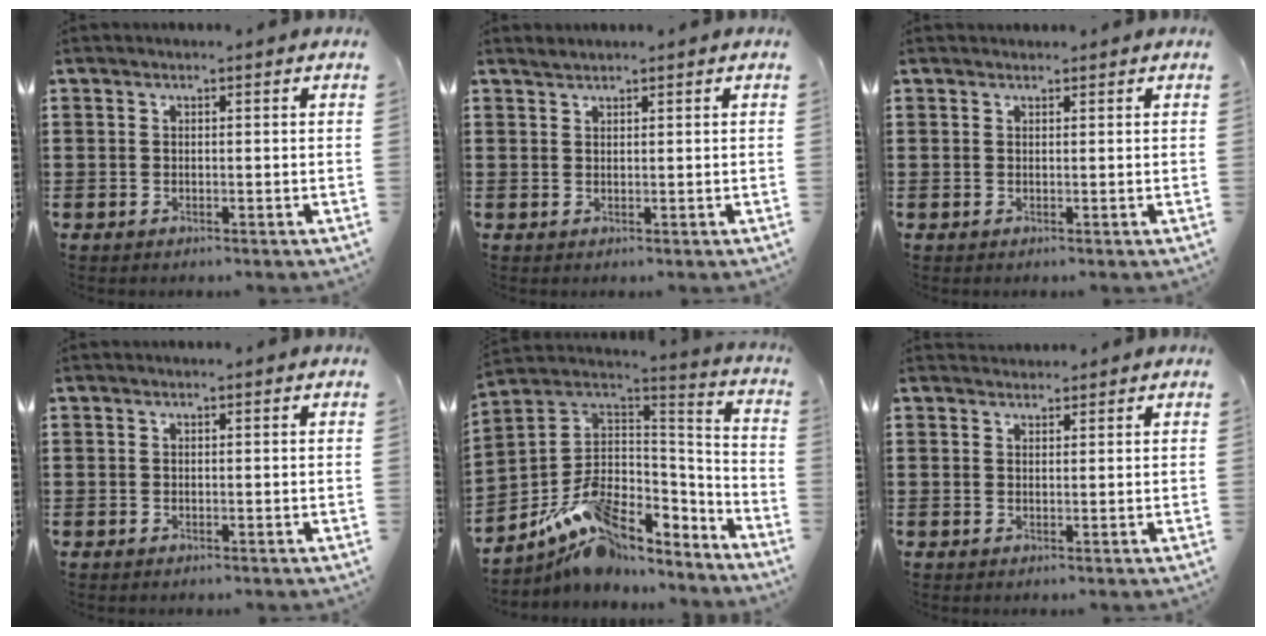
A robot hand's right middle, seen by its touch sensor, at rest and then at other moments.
{"total": 0.9, "force": [0.9, 0.1, -0.1], "torque": [-0.001, 0.000, 0.018]}
{"total": 0.6, "force": [0.6, 0.3, 0.0], "torque": [0.007, -0.002, 0.009]}
{"total": 0.0}
{"total": 11.4, "force": [-7.3, 6.6, 5.8], "torque": [-0.113, 0.018, -0.134]}
{"total": 1.5, "force": [1.5, 0.4, -0.1], "torque": [0.006, 0.000, 0.027]}